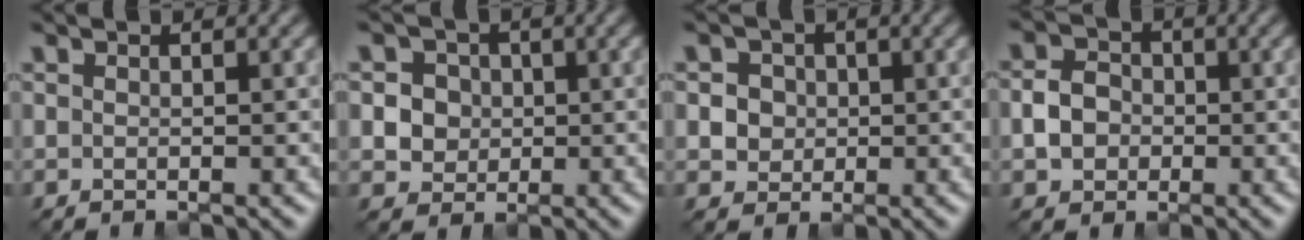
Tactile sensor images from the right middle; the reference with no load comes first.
{"total": 4.8, "force": [1.0, 4.3, 1.8], "torque": [-0.030, 0.018, 0.012]}
{"total": 4.0, "force": [1.0, 3.6, 1.6], "torque": [-0.028, 0.016, 0.013]}
{"total": 3.0, "force": [-0.8, 2.6, 1.4], "torque": [-0.025, 0.002, -0.019]}